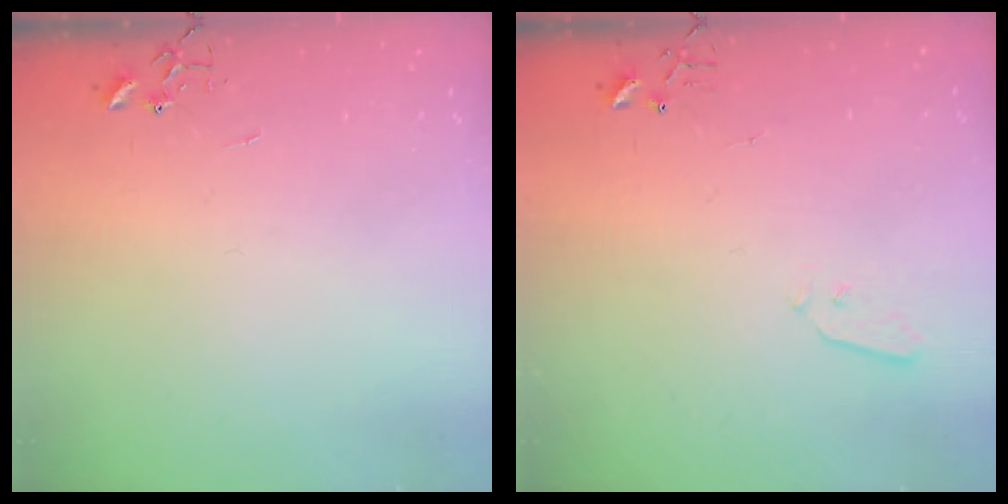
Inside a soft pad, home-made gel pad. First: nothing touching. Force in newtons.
{"total": 3.5, "press": 3.5, "slide": 0.6}